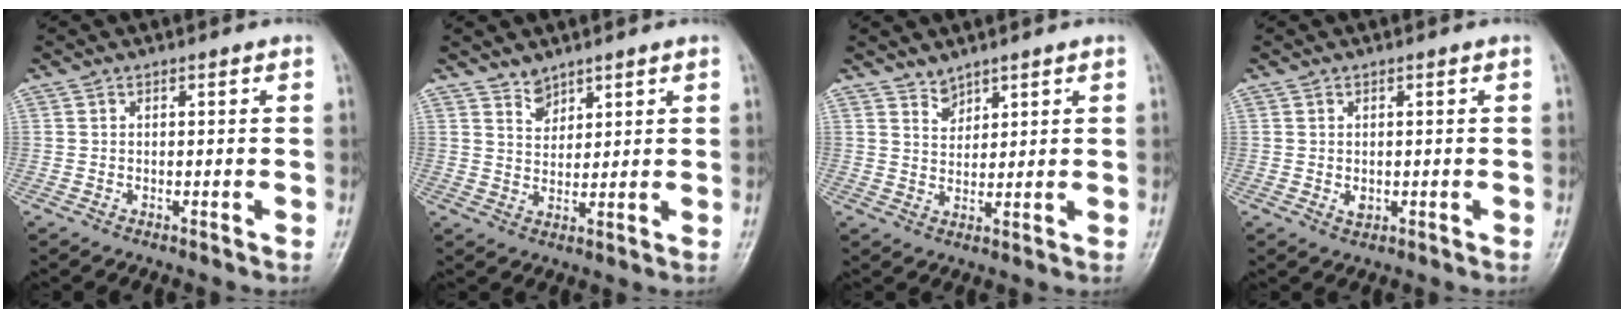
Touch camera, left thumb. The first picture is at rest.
{"total": 3.2, "force": [2.7, 1.6, 0.5], "torque": [0.011, -0.026, 0.050]}
{"total": 2.7, "force": [2.5, 1.2, 0.2], "torque": [0.014, -0.022, 0.044]}
{"total": 1.5, "force": [0.0, 1.2, 1.0], "torque": [-0.007, -0.004, 0.002]}